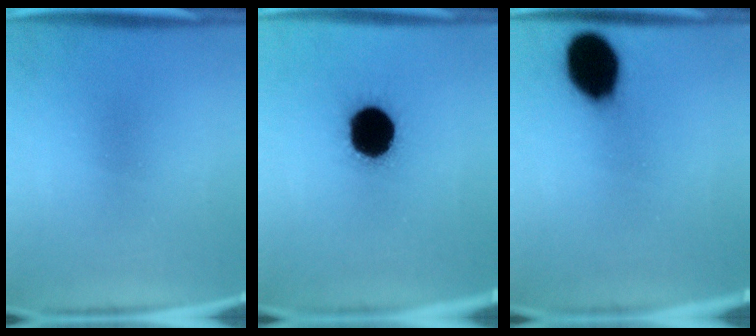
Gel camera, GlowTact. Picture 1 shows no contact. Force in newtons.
{"total": 18.6}
{"total": 14.3}